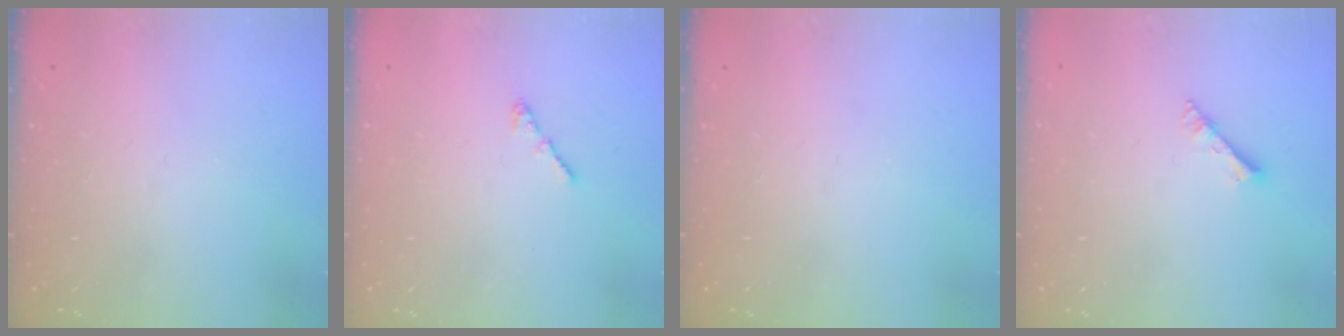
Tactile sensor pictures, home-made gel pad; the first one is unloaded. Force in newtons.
{"total": 1.2, "press": 1.1, "slide": 0.5}
{"total": 0.0}
{"total": 3.4, "press": 3.4, "slide": 0.3}